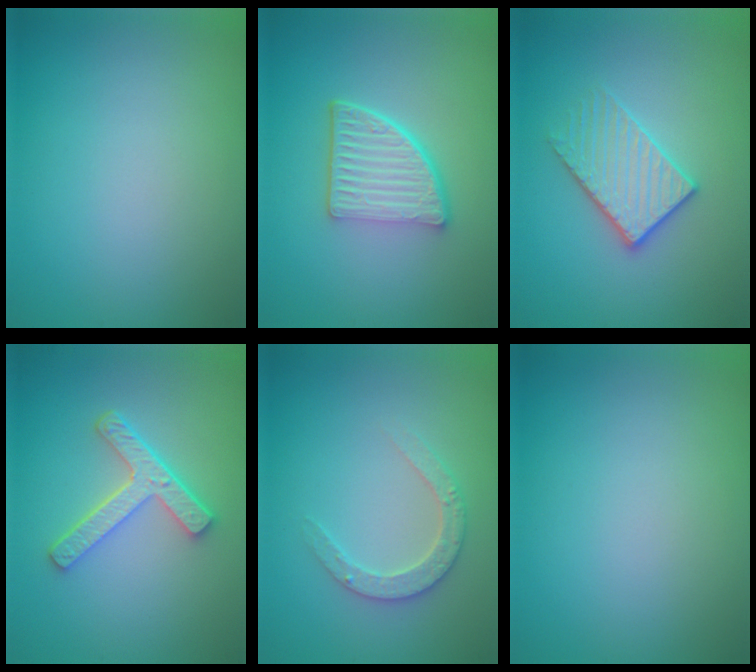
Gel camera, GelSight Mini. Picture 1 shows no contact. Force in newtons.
{"total": 5.4, "press": 3.9, "slide": 3.8}
{"total": 3.2, "press": 3.0, "slide": 1.1}
{"total": 4.4, "press": 3.3, "slide": 2.9}
{"total": 2.7, "press": 2.6, "slide": 0.5}
{"total": 0.0}